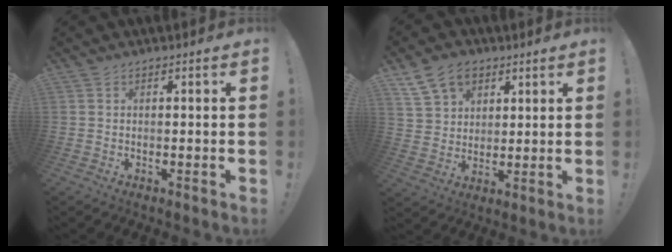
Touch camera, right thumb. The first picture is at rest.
{"total": 11.9, "force": [6.6, 8.7, 4.7], "torque": [-0.069, -0.029, 0.130]}